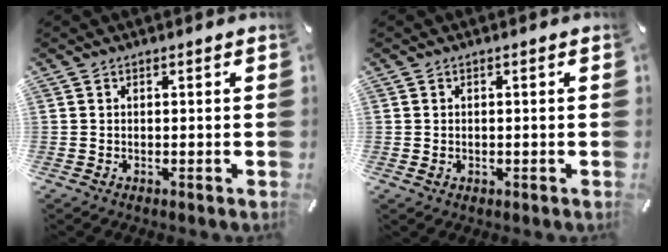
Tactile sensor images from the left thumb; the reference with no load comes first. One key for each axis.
{"total": 0.9, "fx": -0.1, "fy": 0.8, "fz": 0.5, "tx": -0.010, "ty": 0.004, "tz": -0.002}